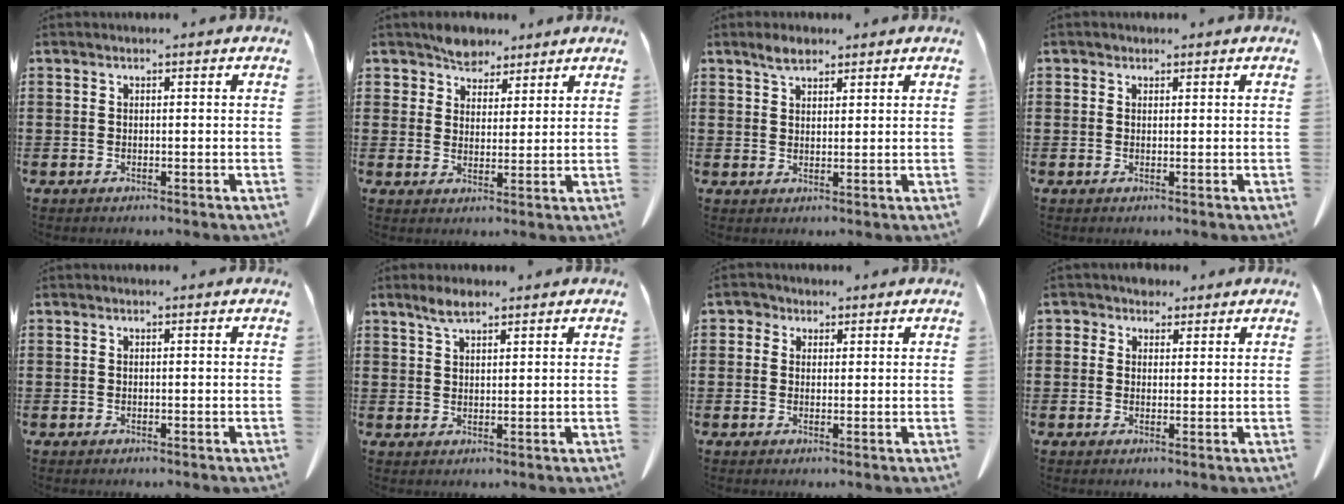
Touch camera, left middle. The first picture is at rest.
{"total": 5.0, "force": [4.3, 2.4, 0.3], "torque": [-0.026, -0.004, 0.083]}
{"total": 2.8, "force": [2.2, 1.0, 1.4], "torque": [-0.023, 0.001, 0.040]}
{"total": 0.7, "force": [0.5, 0.5, 0.0], "torque": [-0.003, 0.003, 0.009]}
{"total": 0.0}
{"total": 3.3, "force": [2.4, 1.0, 2.0], "torque": [-0.044, 0.004, 0.044]}
{"total": 1.7, "force": [1.0, 1.3, 0.2], "torque": [-0.011, 0.007, 0.018]}
{"total": 2.3, "force": [1.6, 1.6, 0.4], "torque": [-0.010, 0.007, 0.028]}